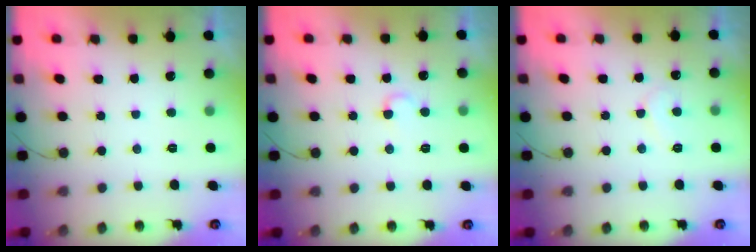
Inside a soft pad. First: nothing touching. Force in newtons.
{"total": 4.4, "press": 4.4, "slide": 0.3}
{"total": 5.8, "press": 5.8, "slide": 0.3}